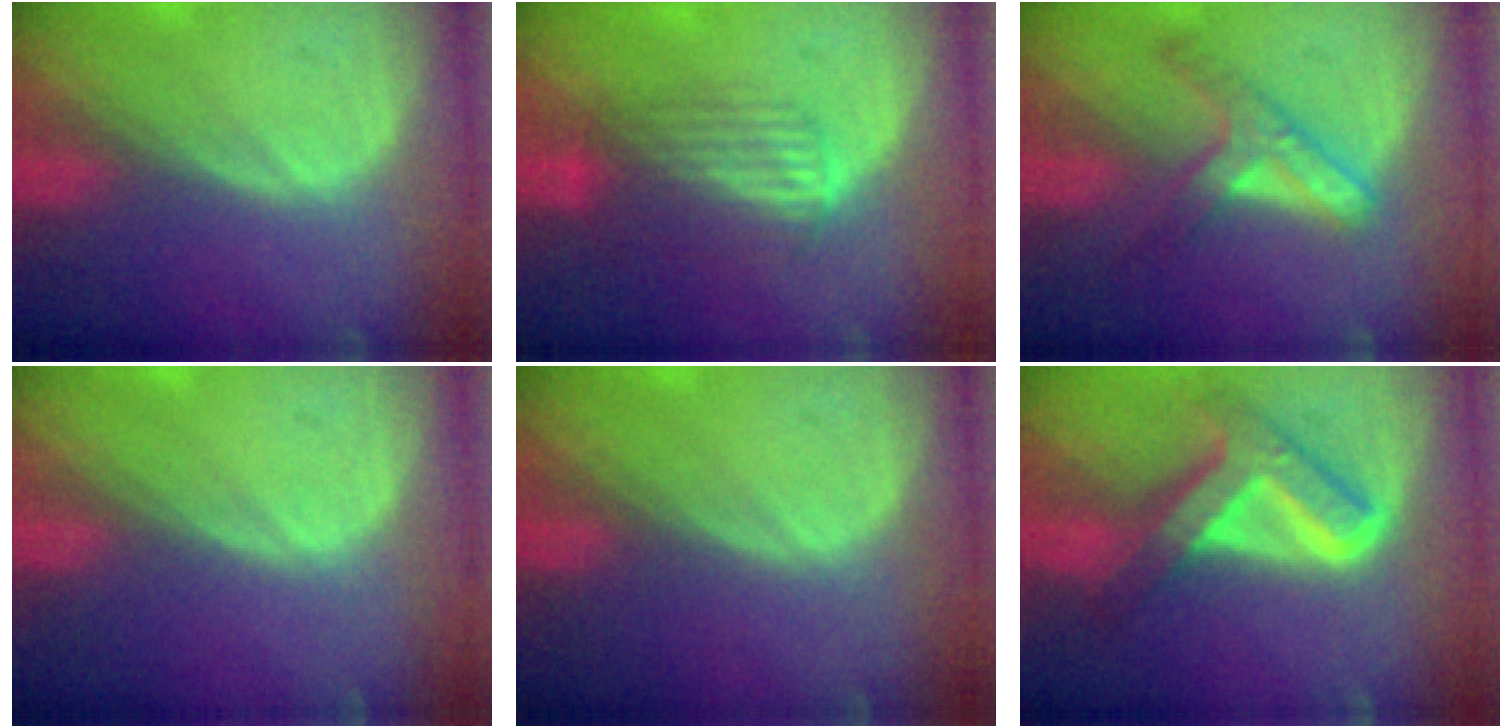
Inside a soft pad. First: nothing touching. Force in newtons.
{"total": 6.8, "press": 5.7, "slide": 3.7}
{"total": 5.5, "press": 5.4, "slide": 1.4}
{"total": 0.0}
{"total": 0.0}
{"total": 8.4, "press": 8.3, "slide": 0.7}